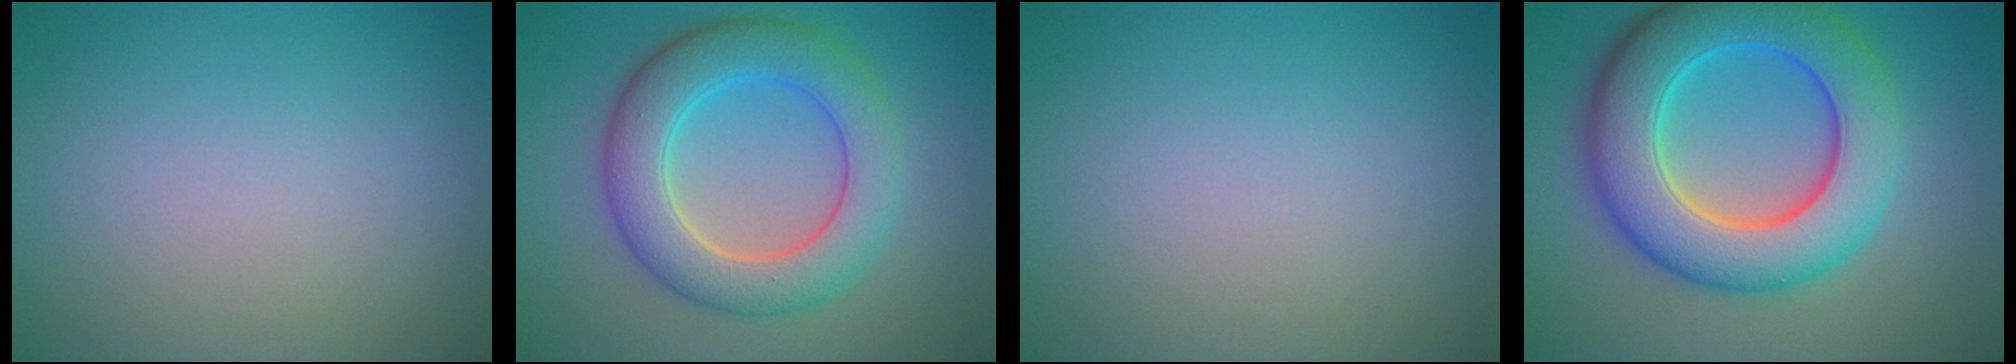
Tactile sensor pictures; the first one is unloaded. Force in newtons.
{"total": 7.3, "press": 7.3, "slide": 0.5}
{"total": 0.0}
{"total": 10.4, "press": 10.4, "slide": 0.2}